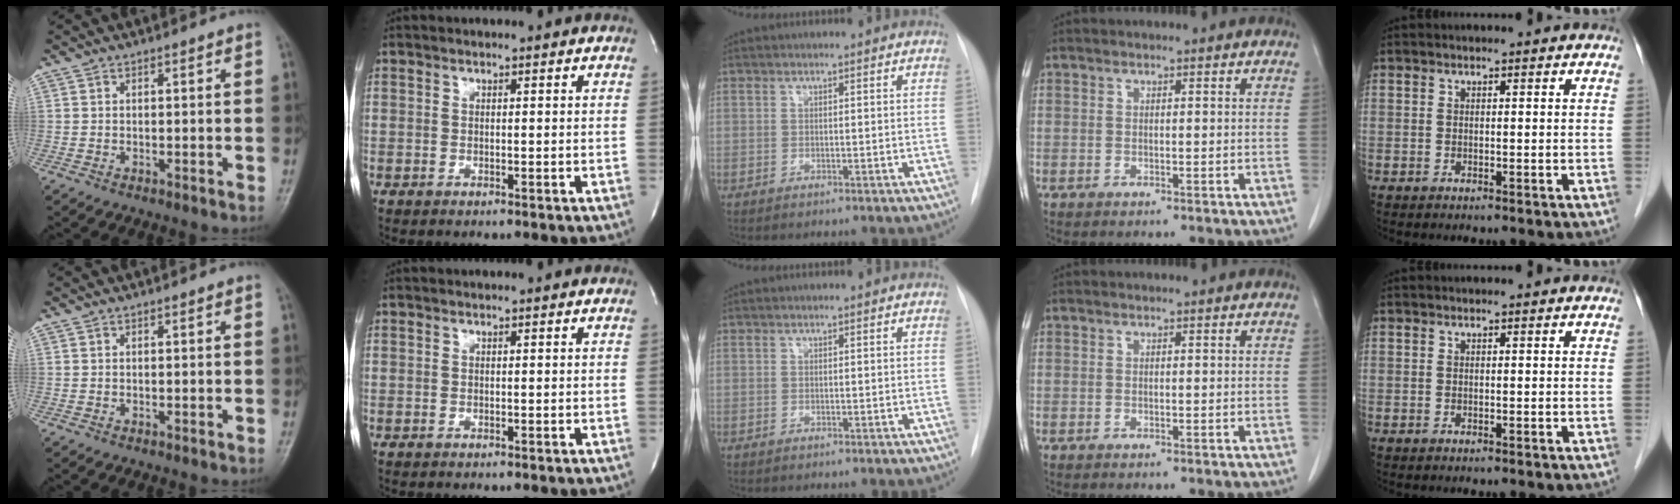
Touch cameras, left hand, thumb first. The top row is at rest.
{}